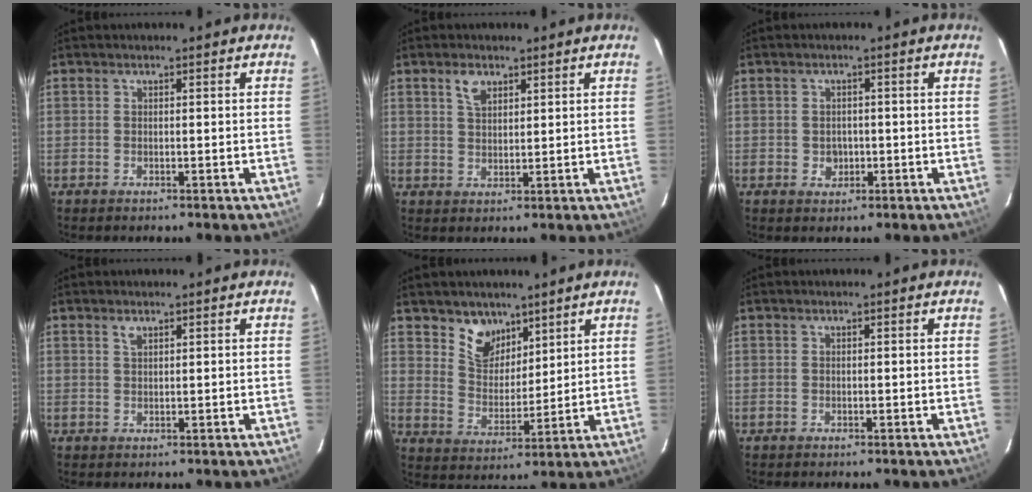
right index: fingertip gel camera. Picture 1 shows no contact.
{"total": 3.4, "force": [2.1, 1.9, 2.0], "torque": [-0.035, 0.006, 0.039]}
{"total": 2.7, "force": [-0.5, 2.5, 1.1], "torque": [-0.020, 0.005, -0.001]}
{"total": 1.2, "force": [0.9, 0.6, 0.7], "torque": [-0.013, 0.003, 0.017]}
{"total": 7.7, "force": [5.5, 4.9, 2.3], "torque": [-0.035, -0.001, 0.107]}
{"total": 0.0}